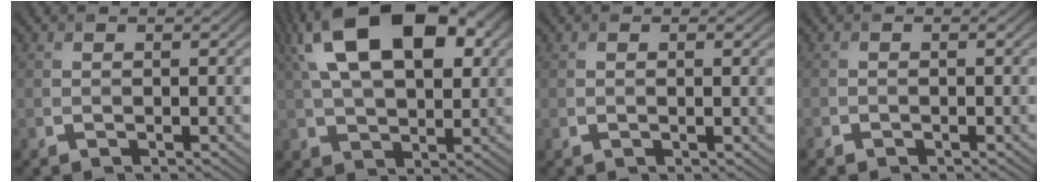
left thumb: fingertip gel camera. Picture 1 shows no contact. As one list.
[{"total": 17.7, "force": [6.2, 9.8, 13.4], "torque": [-0.257, 0.035, 0.097]}, {"total": 0.6, "force": [0.1, 0.2, 0.5], "torque": [-0.005, -0.005, 0.002]}, {"total": 0.7, "force": [-0.6, 0.3, 0.1], "torque": [-0.002, -0.004, -0.012]}]